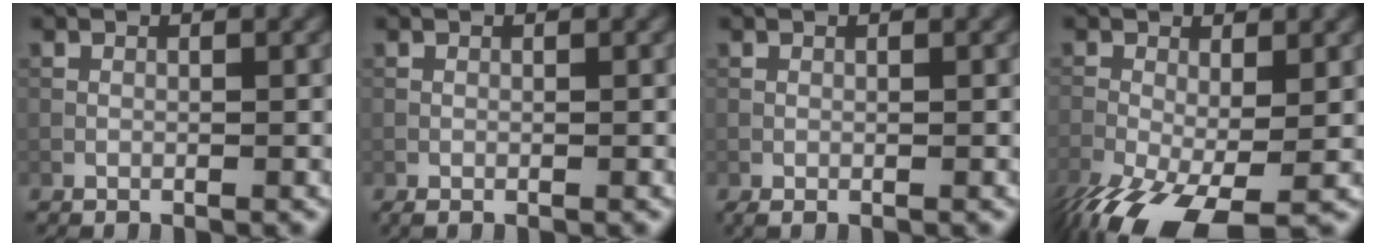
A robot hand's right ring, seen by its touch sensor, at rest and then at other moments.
{"total": 0.0}
{"total": 0.0}
{"total": 9.9, "force": [-5.0, 3.9, 7.5], "torque": [-0.163, -0.046, -0.081]}